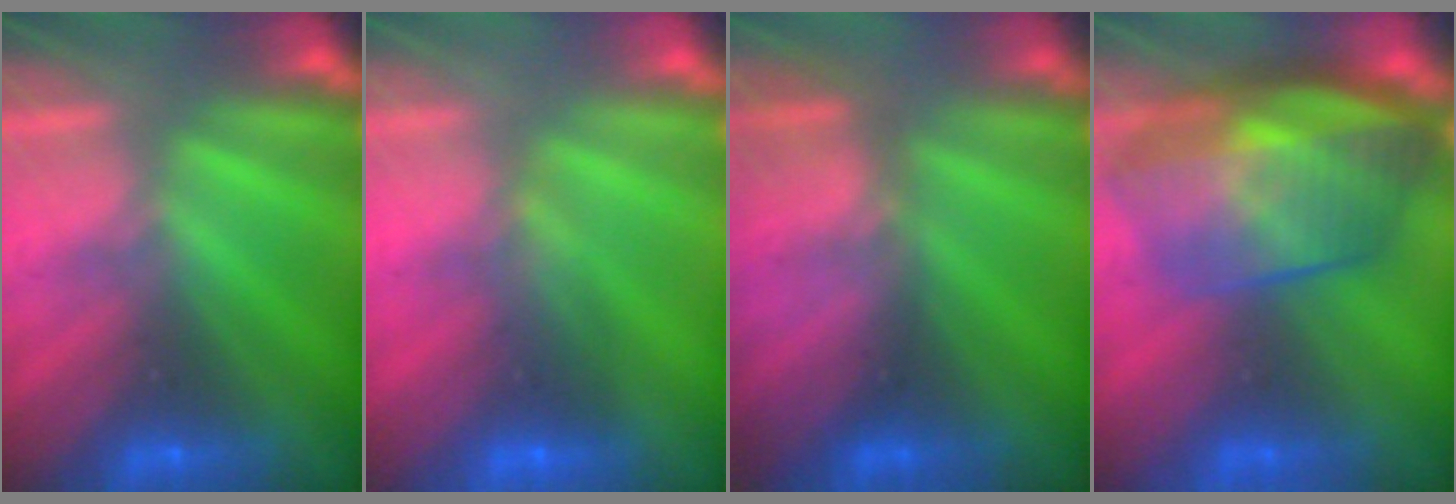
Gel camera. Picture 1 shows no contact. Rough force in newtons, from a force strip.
{"total": 1.6}
{"total": 2.8}
{"total": 7.7}